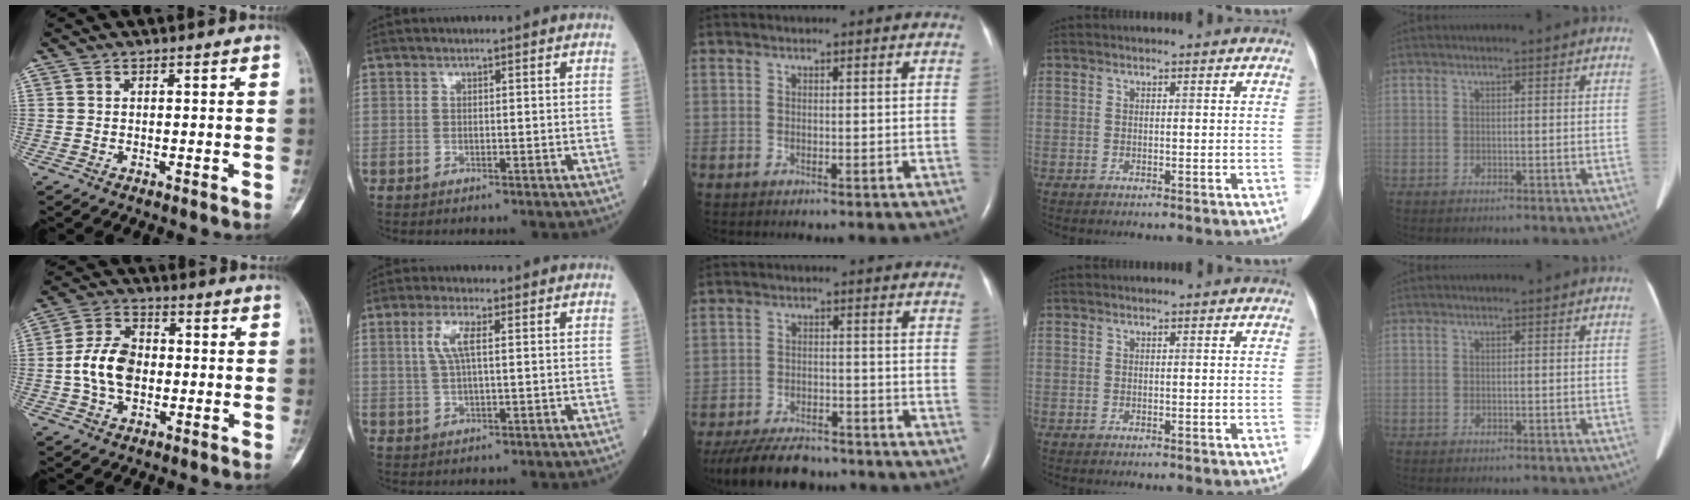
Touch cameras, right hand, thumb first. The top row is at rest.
{"thumb": {"total": 10.0, "force": [-0.9, 6.8, 7.3], "torque": [-0.126, 0.021, -0.025]}, "index": {"total": 4.2, "force": [1.2, 0.8, 3.9], "torque": [-0.087, 0.009, 0.026]}, "middle": {"total": 11.9, "force": [-10.1, 3.7, 4.9], "torque": [-0.089, -0.012, -0.157]}}